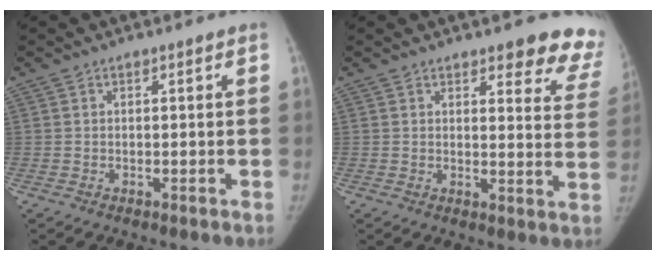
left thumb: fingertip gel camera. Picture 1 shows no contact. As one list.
[{"total": 11.6, "force": [9.7, 3.7, 5.2], "torque": [-0.009, -0.058, 0.084]}]